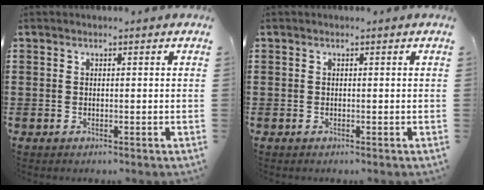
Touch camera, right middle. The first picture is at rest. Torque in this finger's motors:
{"motor_torque": [0.25, 0.03, 0.57, 0.01]}